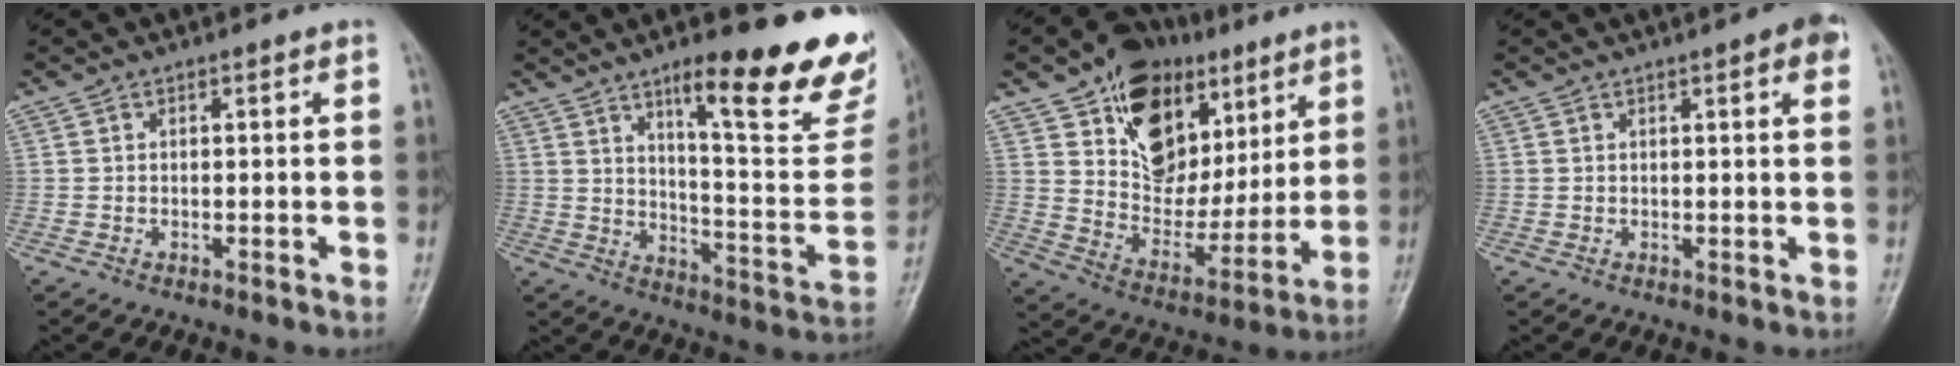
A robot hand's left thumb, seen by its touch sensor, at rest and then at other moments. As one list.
[{"total": 24.6, "force": [15.7, 5.7, 18.1], "torque": [-0.201, -0.086, 0.222]}, {"total": 19.5, "force": [10.1, 13.4, 9.9], "torque": [-0.102, -0.039, 0.174]}, {"total": 4.2, "force": [1.9, 0.8, 3.6], "torque": [-0.037, 0.000, 0.018]}]